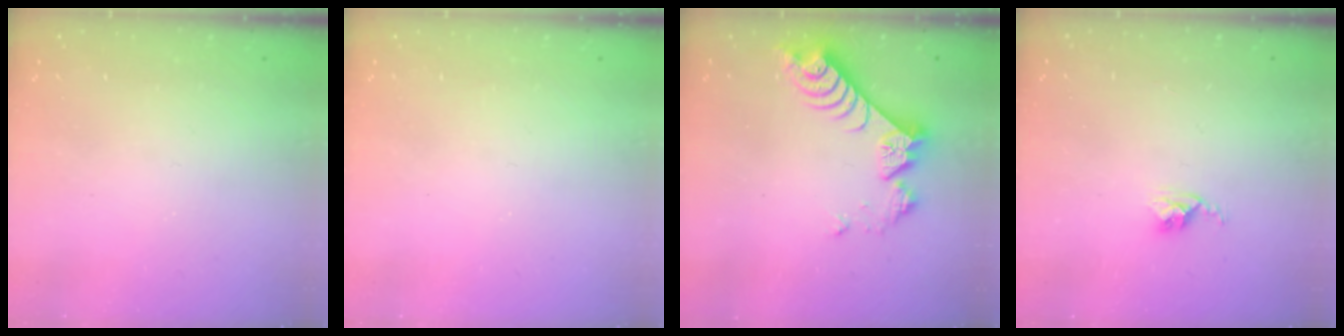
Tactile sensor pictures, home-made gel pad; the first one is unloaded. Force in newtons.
{"total": 0.0}
{"total": 8.1, "press": 8.0, "slide": 0.6}
{"total": 2.8, "press": 2.7, "slide": 0.4}